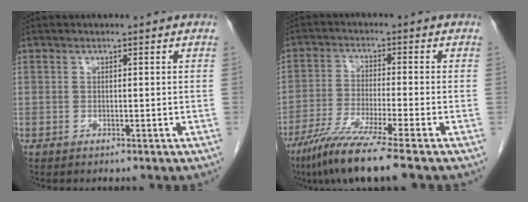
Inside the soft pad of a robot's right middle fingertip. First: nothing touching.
{"total": 10.0, "force": [-7.2, -1.1, 6.8], "torque": [-0.124, -0.035, -0.128]}